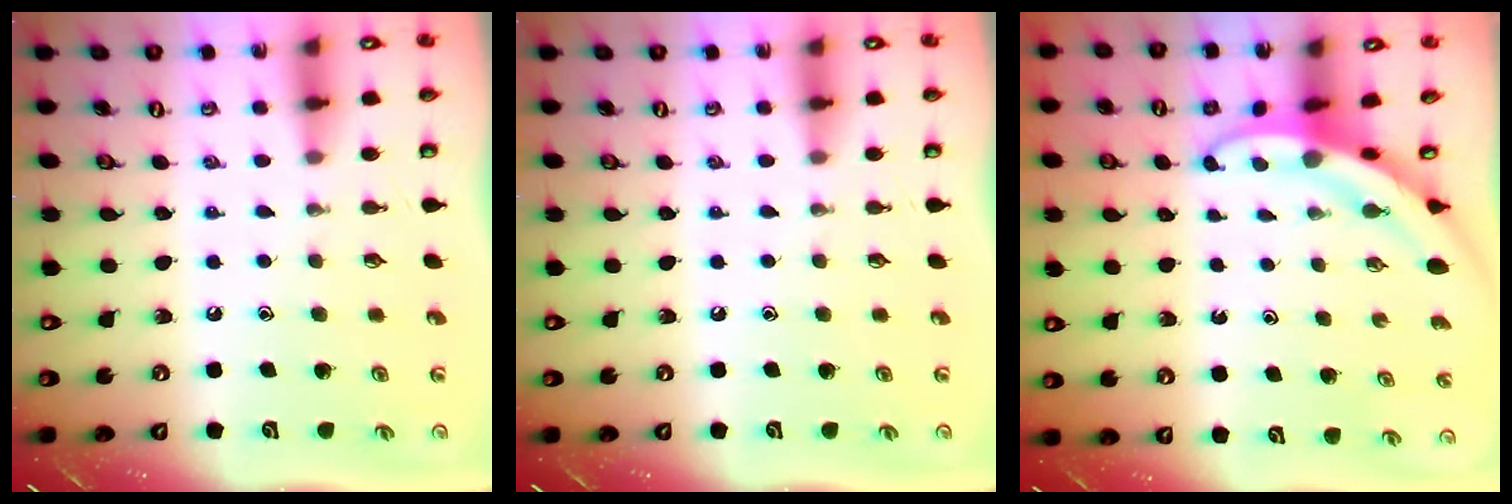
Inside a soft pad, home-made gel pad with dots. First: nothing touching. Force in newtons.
{"total": 0.0}
{"total": 3.3, "press": 3.3, "slide": 0.3}